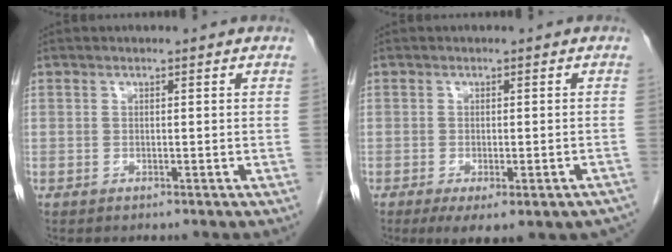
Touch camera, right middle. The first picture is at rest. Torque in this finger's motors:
{"motor_torque": [0.99, -0.96, 0.13, 0.07]}